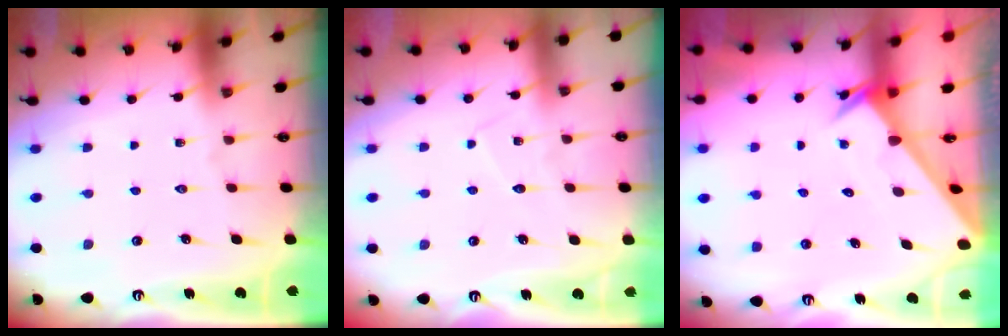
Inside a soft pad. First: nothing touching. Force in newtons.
{"total": 4.7, "press": 4.7, "slide": 0.2}
{"total": 2.0, "press": 2.0, "slide": 0.1}